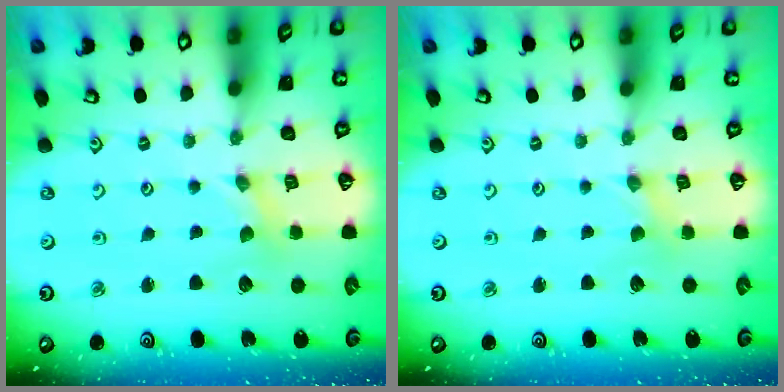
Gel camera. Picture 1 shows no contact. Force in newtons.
{"total": 0.0}